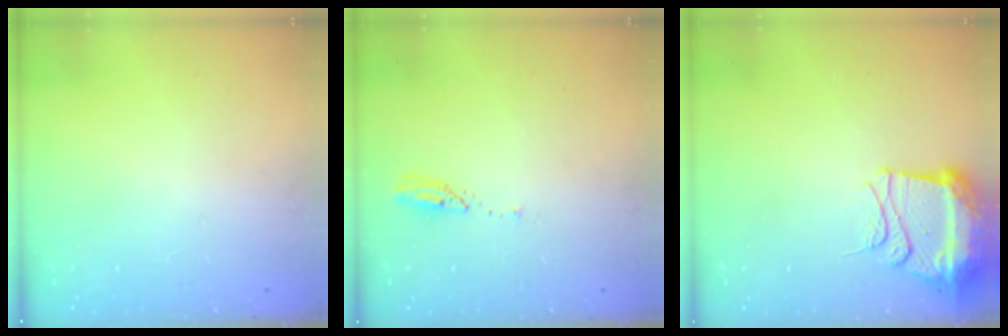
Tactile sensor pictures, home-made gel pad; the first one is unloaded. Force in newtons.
{"total": 3.0, "press": 2.9, "slide": 0.3}
{"total": 13.1, "press": 13.1, "slide": 1.4}